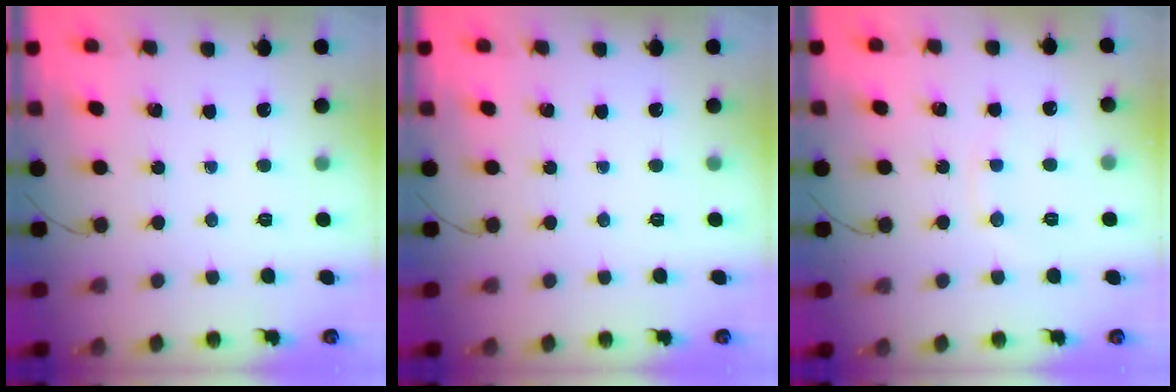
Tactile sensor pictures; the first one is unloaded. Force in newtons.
{"total": 0.0}
{"total": 6.6, "press": 6.3, "slide": 1.7}